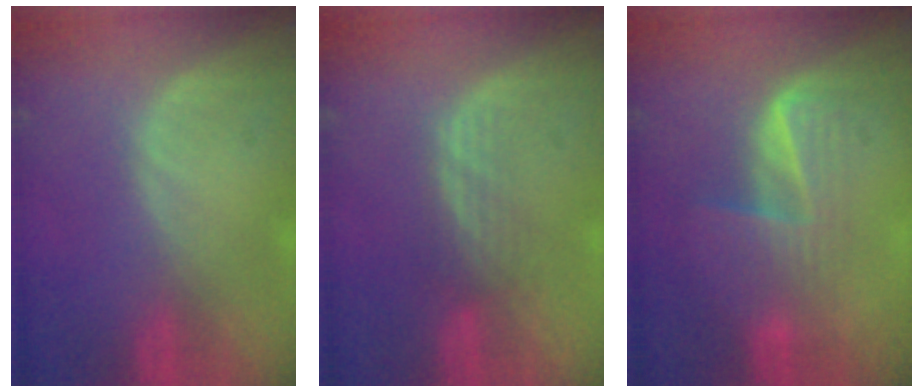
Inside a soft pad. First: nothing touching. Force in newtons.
{"total": 3.1, "press": 2.6, "slide": 1.7}
{"total": 7.1, "press": 5.8, "slide": 4.1}